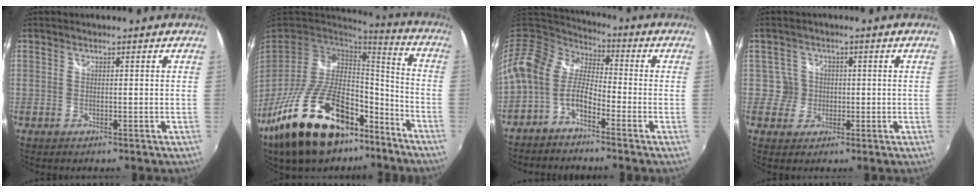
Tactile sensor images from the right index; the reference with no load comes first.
{"total": 27.2, "force": [-16.9, 13.4, 16.5], "torque": [-0.321, 0.002, -0.257]}
{"total": 12.5, "force": [-4.2, 7.6, 9.0], "torque": [-0.195, 0.007, -0.093]}
{"total": 3.4, "force": [-0.2, 3.4, -0.1], "torque": [0.011, 0.014, -0.003]}